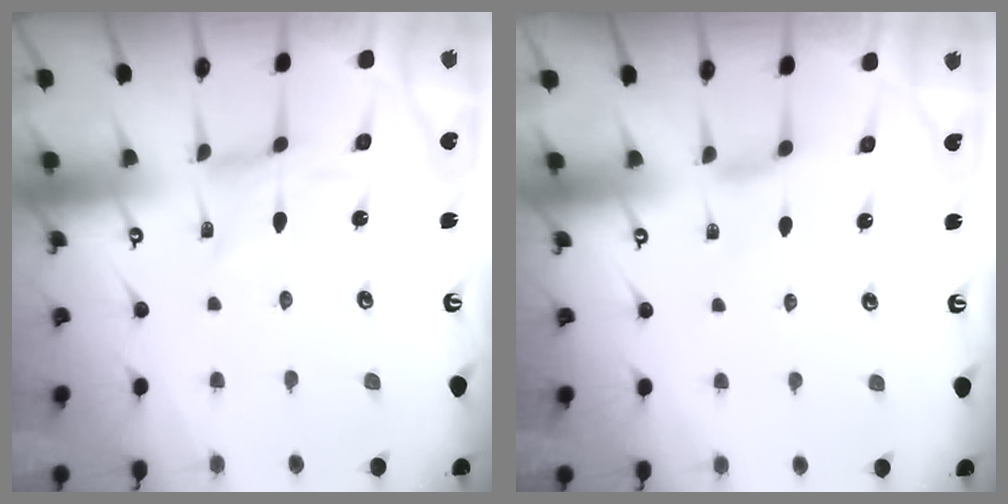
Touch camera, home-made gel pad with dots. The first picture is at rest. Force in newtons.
{"total": 3.3, "press": 3.3, "slide": 0.5}